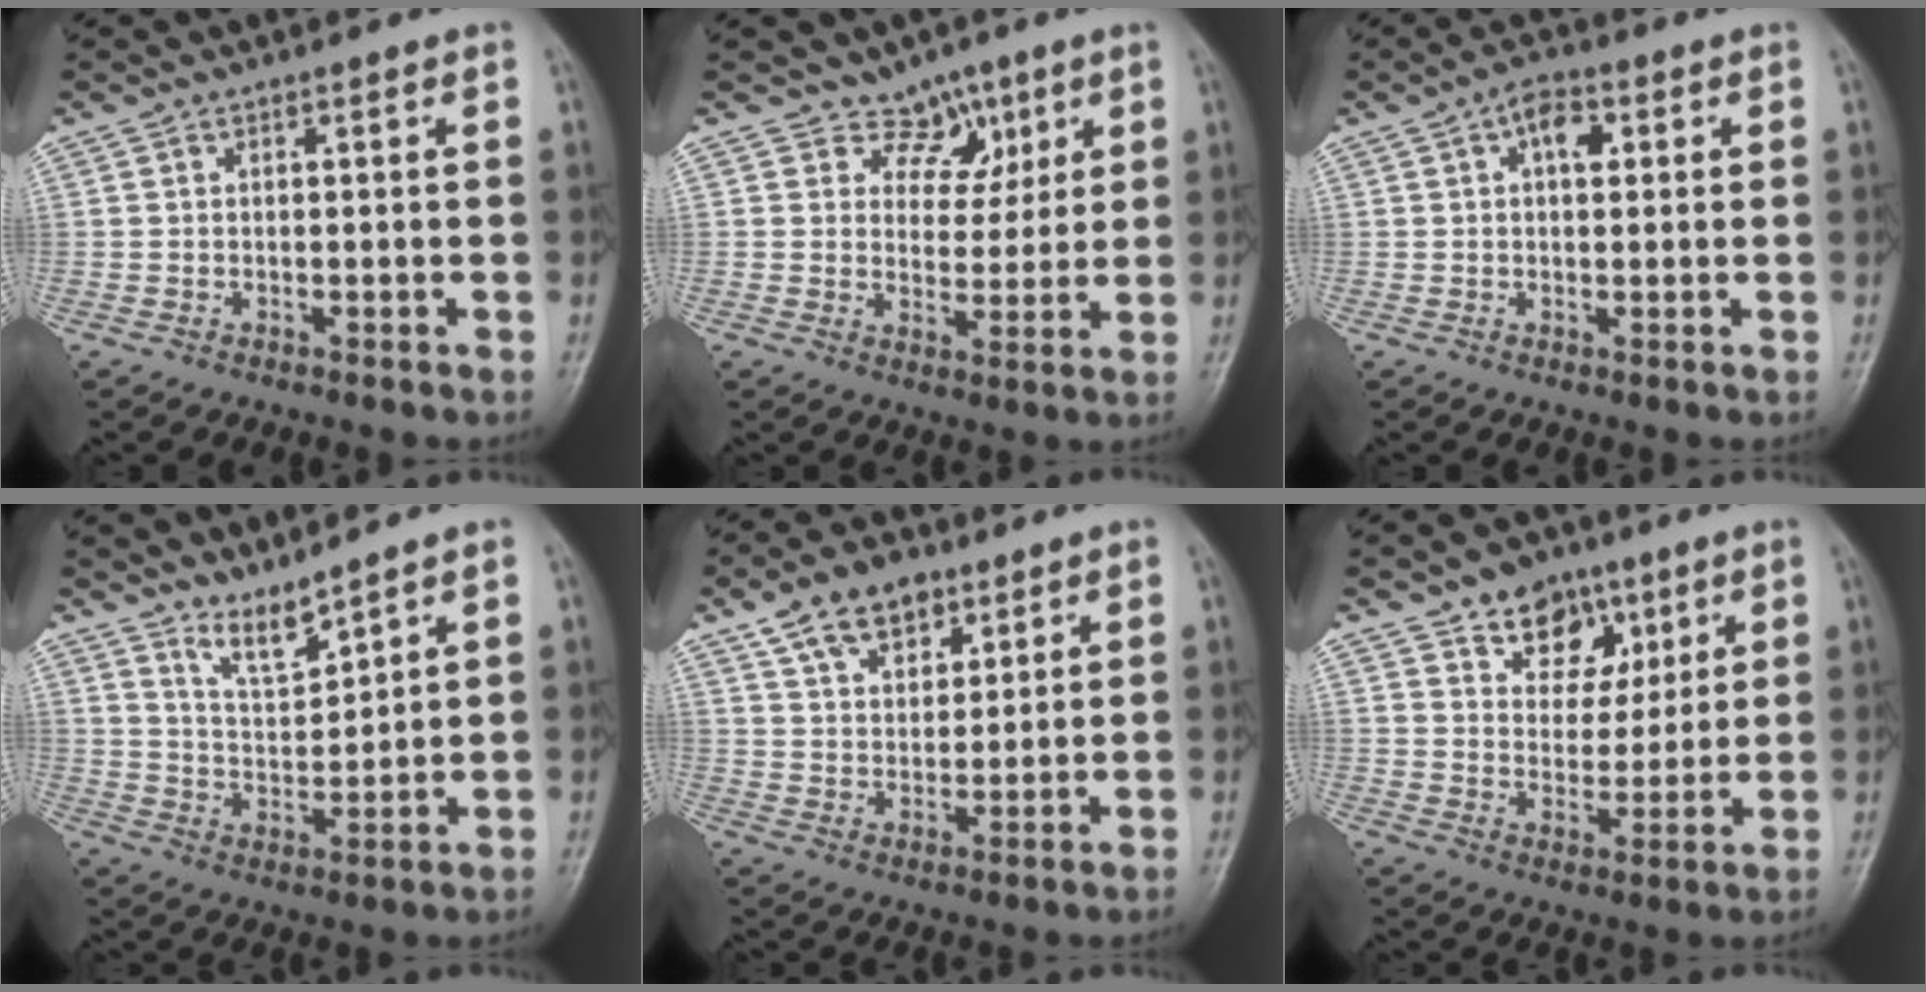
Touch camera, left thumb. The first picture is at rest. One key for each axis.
{"total": 6.0, "fx": 4.0, "fy": 4.4, "fz": 1.0, "tx": 0.023, "ty": -0.022, "tz": 0.064}
{"total": 4.9, "fx": 1.5, "fy": 2.8, "fz": 3.8, "tx": -0.048, "ty": 0.005, "tz": 0.017}
{"total": 5.5, "fx": 5.0, "fy": 0.8, "fz": 2.2, "tx": -0.038, "ty": -0.053, "tz": 0.107}
{"total": 9.6, "fx": 5.8, "fy": 5.8, "fz": 5.0, "tx": -0.056, "ty": -0.027, "tz": 0.103}
{"total": 10.5, "fx": 6.1, "fy": 7.4, "fz": 4.2, "tx": -0.025, "ty": -0.027, "tz": 0.100}